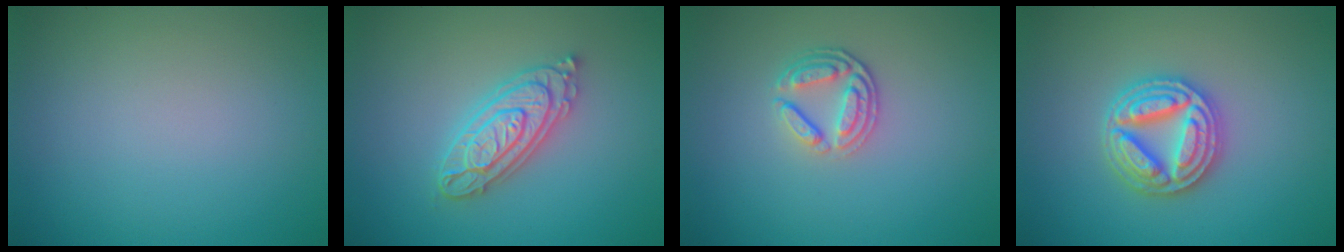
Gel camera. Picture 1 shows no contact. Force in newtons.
{"total": 4.3, "press": 4.2, "slide": 0.8}
{"total": 2.9, "press": 2.5, "slide": 1.5}
{"total": 4.5, "press": 4.4, "slide": 0.7}